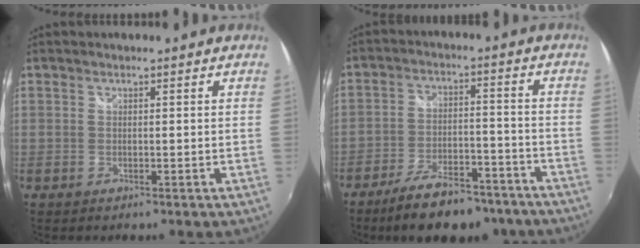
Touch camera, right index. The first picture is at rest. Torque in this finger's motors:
{"motor_torque": [0.58, -0.54, 0.35, 0.07]}